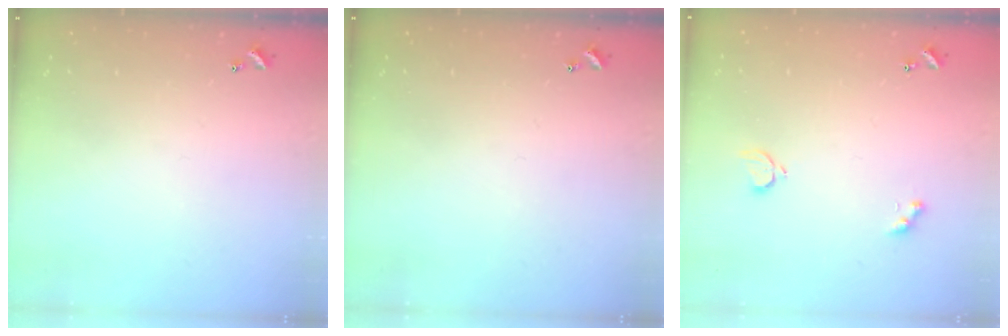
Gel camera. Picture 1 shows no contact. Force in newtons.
{"total": 0.0}
{"total": 2.1, "press": 2.1, "slide": 0.5}